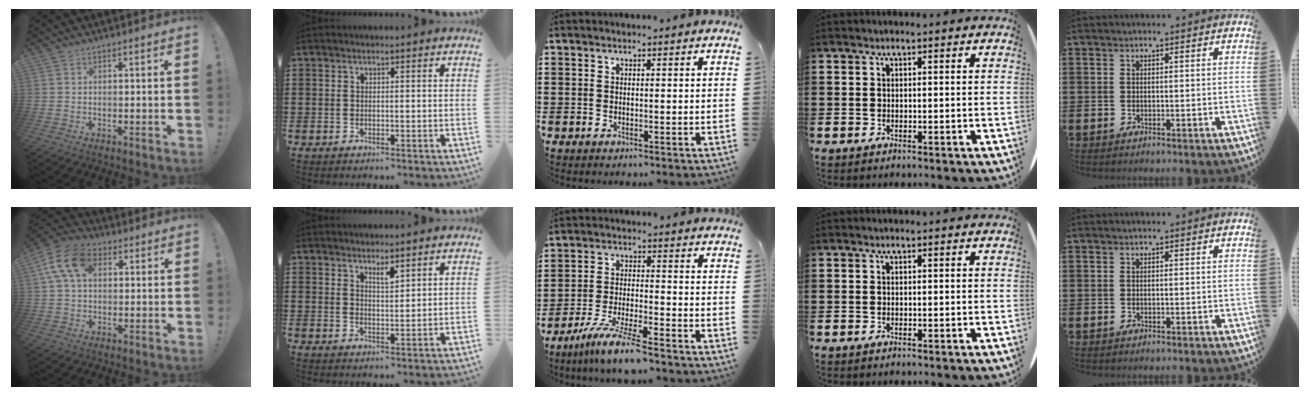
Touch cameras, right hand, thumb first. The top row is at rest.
{"thumb": {"total": 13.3, "force": [4.1, 8.5, 9.4], "torque": [-0.173, 0.004, 0.080]}, "index": {"total": 2.4, "force": [2.0, 0.5, 1.2], "torque": [-0.019, 0.000, 0.034]}, "middle": {"total": 7.2, "force": [-6.0, -0.2, 3.9], "torque": [-0.086, -0.016, -0.115]}}